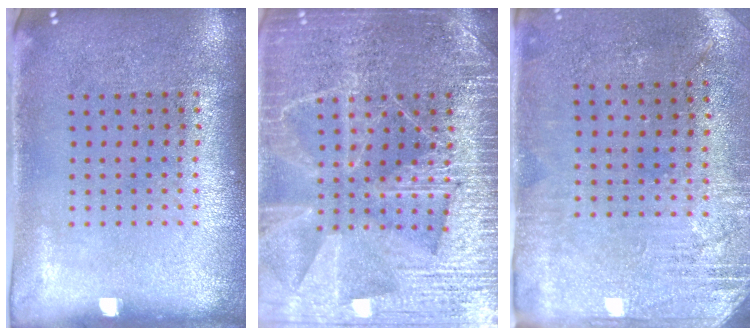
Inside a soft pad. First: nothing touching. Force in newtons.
{"total": 6.5, "press": 6.4, "slide": 0.7}
{"total": 2.8, "press": 2.5, "slide": 1.4}